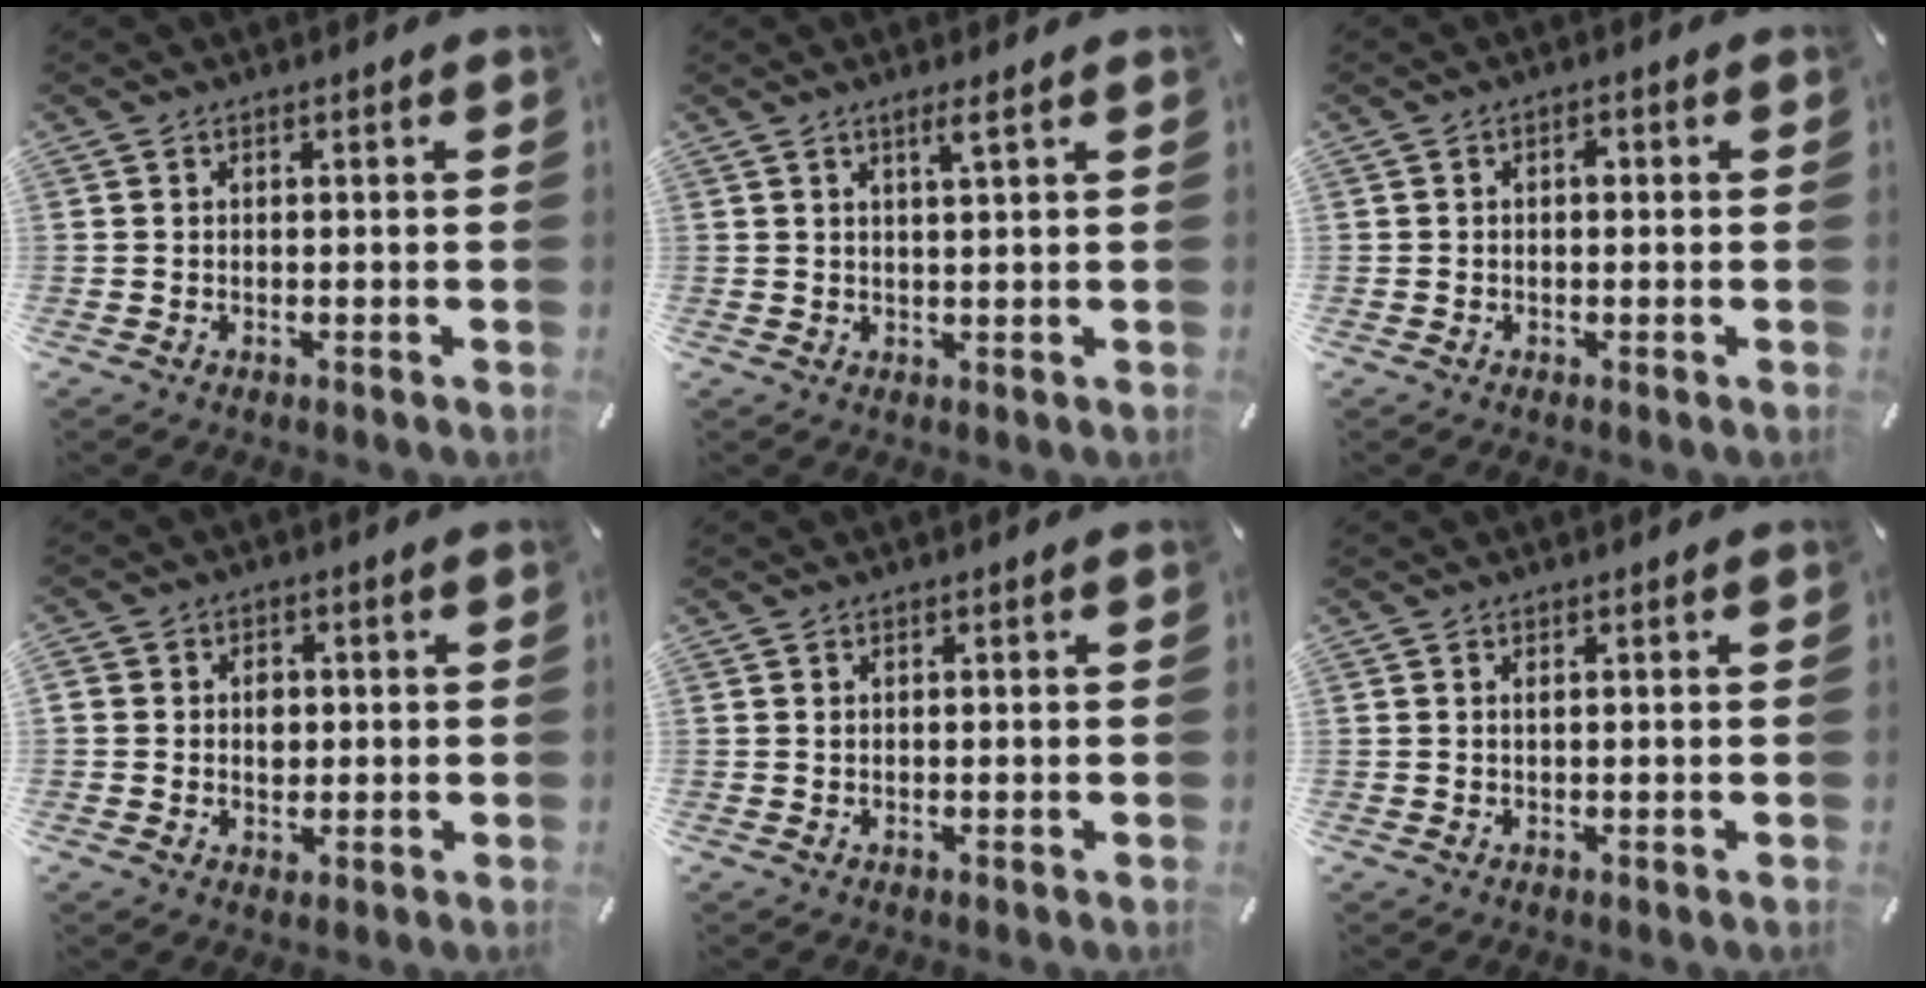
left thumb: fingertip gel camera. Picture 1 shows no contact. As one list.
[{"total": 2.6, "force": [1.7, -0.2, 2.0], "torque": [-0.043, -0.005, 0.030]}, {"total": 1.1, "force": [0.0, 0.8, 0.8], "torque": [-0.016, 0.008, -0.002]}, {"total": 4.4, "force": [0.1, 3.8, 2.2], "torque": [-0.020, -0.003, -0.003]}, {"total": 0.0}, {"total": 0.7, "force": [0.2, 0.0, 0.6], "torque": [-0.012, 0.000, 0.003]}]